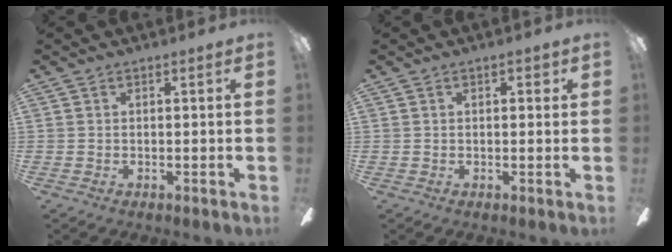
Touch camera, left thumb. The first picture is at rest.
{"total": 1.8, "force": [0.7, 0.8, 1.5], "torque": [-0.016, 0.000, 0.007]}